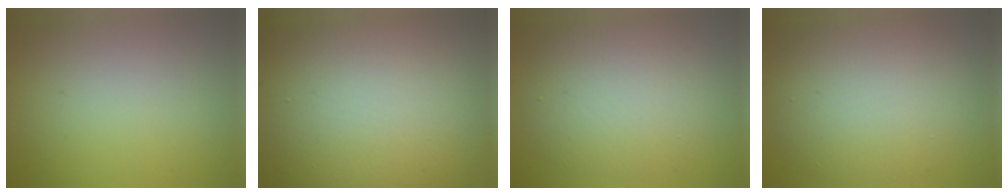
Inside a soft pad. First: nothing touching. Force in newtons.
{"total": 22.6, "press": 22.6, "slide": 1.6}
{"total": 6.1, "press": 6.1, "slide": 0.1}
{"total": 8.0, "press": 8.0, "slide": 0.5}